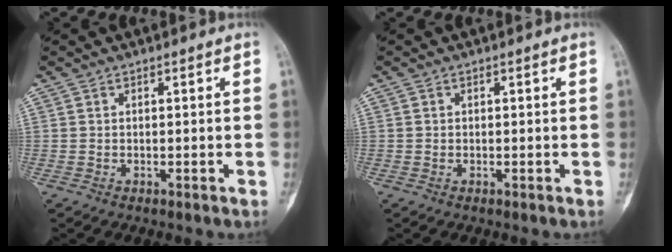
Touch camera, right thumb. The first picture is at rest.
{"total": 0.0}